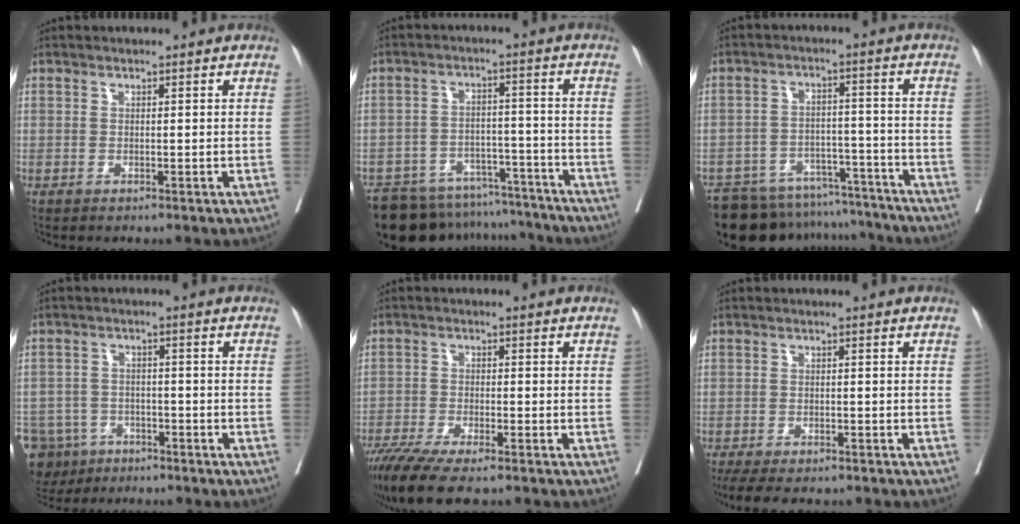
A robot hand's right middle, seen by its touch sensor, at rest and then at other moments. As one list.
[{"total": 16.4, "force": [-14.8, 6.0, 3.6], "torque": [-0.062, 0.020, -0.205]}, {"total": 16.3, "force": [-14.9, 5.8, 3.3], "torque": [-0.054, 0.024, -0.206]}, {"total": 10.6, "force": [-6.9, 7.6, 2.6], "torque": [-0.070, -0.003, -0.107]}, {"total": 9.5, "force": [-7.6, 1.3, 5.7], "torque": [-0.088, -0.022, -0.128]}, {"total": 9.5, "force": [-7.9, 2.8, 4.4], "torque": [-0.065, -0.009, -0.111]}]